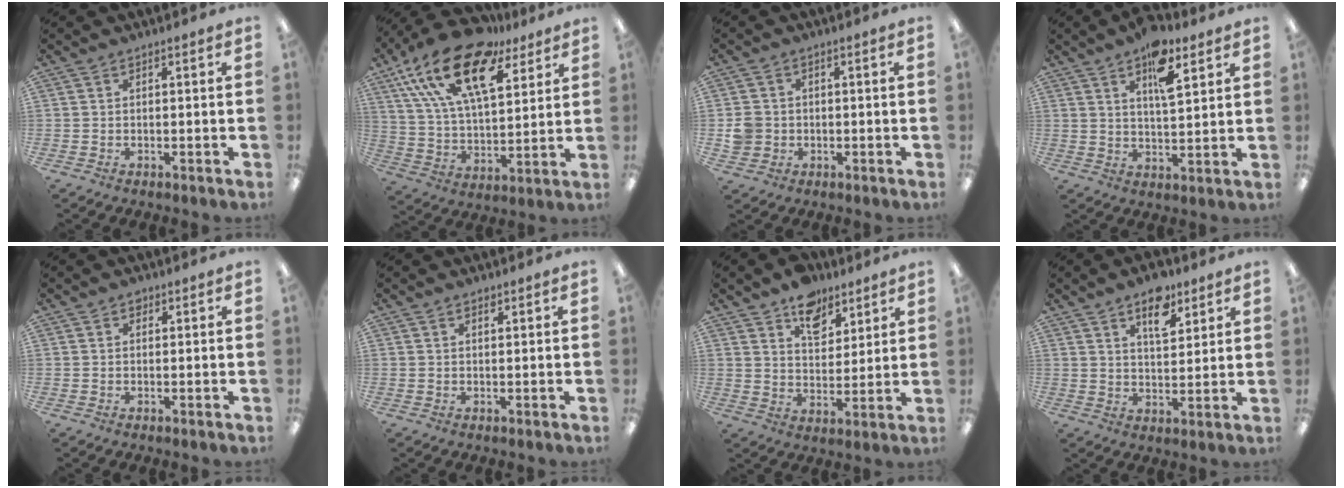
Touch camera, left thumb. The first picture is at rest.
{"total": 21.4, "force": [13.3, 9.7, 13.7], "torque": [-0.254, -0.074, 0.231]}
{"total": 4.5, "force": [-0.4, 4.3, 1.2], "torque": [-0.017, 0.010, -0.005]}
{"total": 10.3, "force": [6.1, 4.2, 7.1], "torque": [-0.098, -0.029, 0.099]}
{"total": 1.2, "force": [0.7, 0.9, 0.5], "torque": [-0.003, 0.000, 0.010]}
{"total": 1.0, "force": [0.8, 0.5, 0.3], "torque": [0.001, -0.003, 0.014]}
{"total": 9.7, "force": [7.0, 5.8, 3.3], "torque": [-0.038, -0.040, 0.125]}
{"total": 9.6, "force": [6.1, 4.9, 5.6], "torque": [-0.070, -0.029, 0.101]}